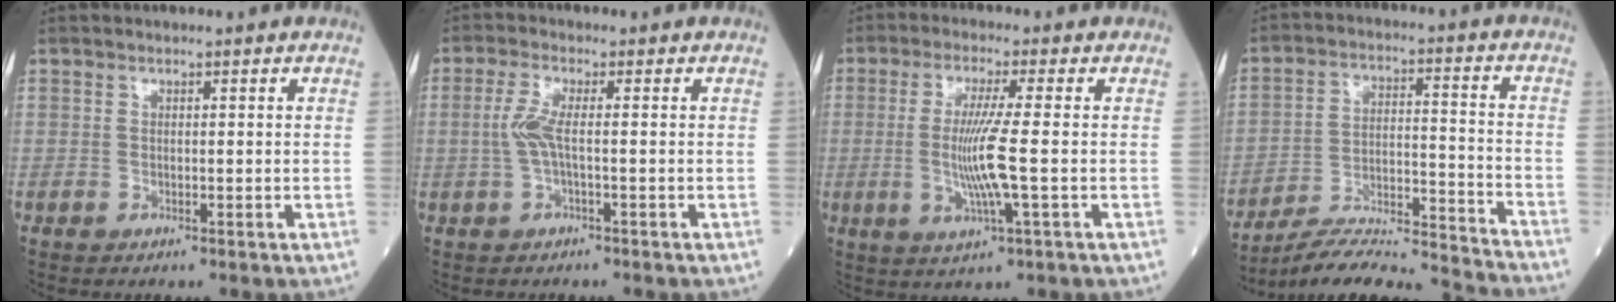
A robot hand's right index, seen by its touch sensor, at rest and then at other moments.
{"total": 3.3, "force": [-0.3, 0.3, 3.3], "torque": [-0.082, 0.000, -0.008]}
{"total": 7.6, "force": [-0.7, -0.7, 7.5], "torque": [-0.159, -0.013, -0.012]}
{"total": 17.7, "force": [-17.0, -1.2, 4.8], "torque": [-0.087, 0.004, -0.264]}